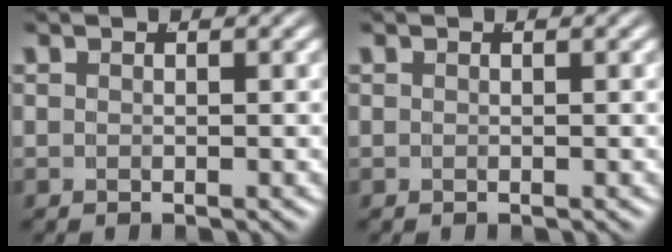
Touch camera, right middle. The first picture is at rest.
{"total": 0.0}